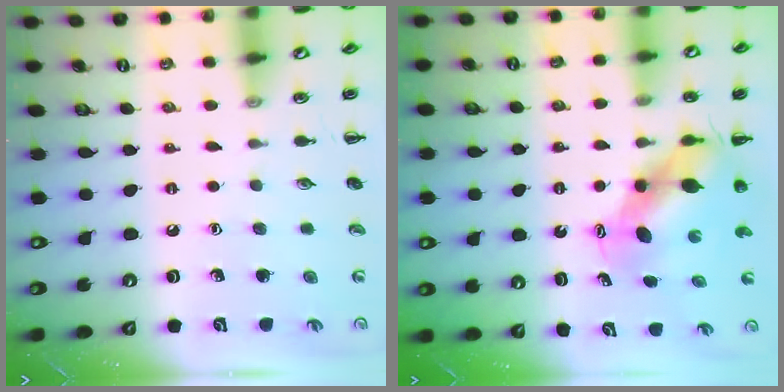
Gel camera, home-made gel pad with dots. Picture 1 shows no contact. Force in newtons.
{"total": 6.5, "press": 6.3, "slide": 1.7}